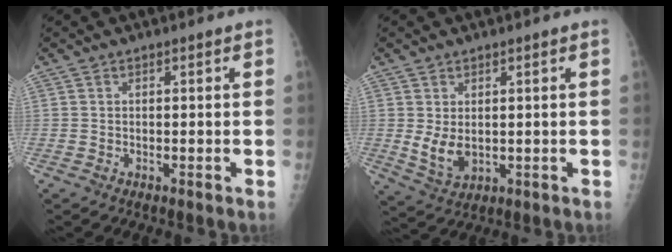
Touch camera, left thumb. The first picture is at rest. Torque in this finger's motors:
{"motor_torque": [0.94, 0.91, 0.50, -0.20, 0.02]}